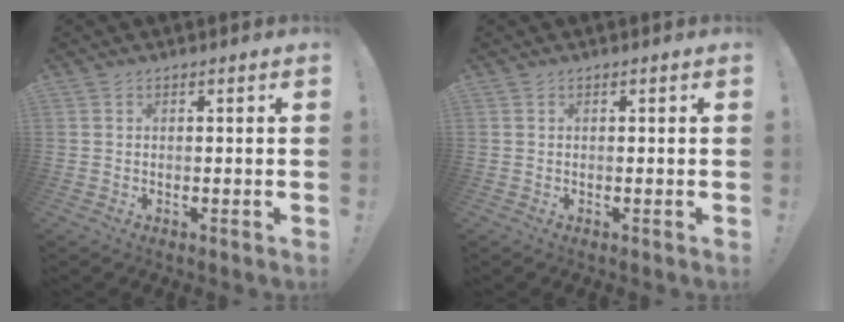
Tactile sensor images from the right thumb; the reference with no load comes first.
{"total": 0.0}